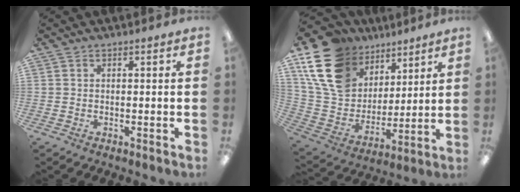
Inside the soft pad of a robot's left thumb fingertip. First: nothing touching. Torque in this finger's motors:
{"motor_torque": [1.41, 1.13, 1.66, -1.11, 0.15]}